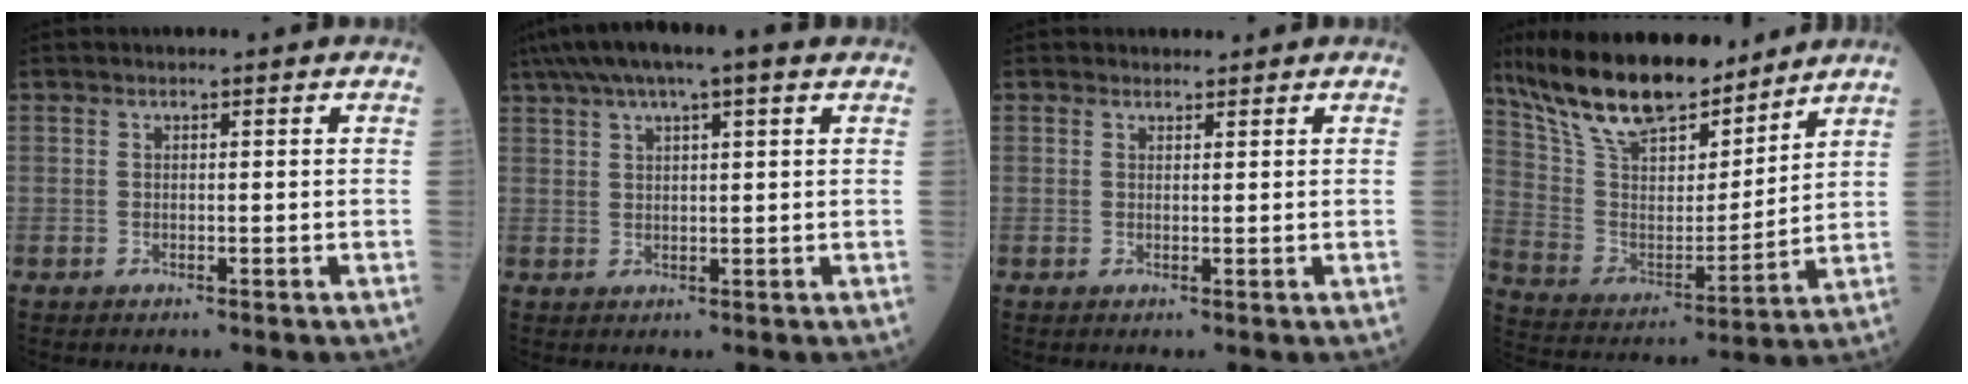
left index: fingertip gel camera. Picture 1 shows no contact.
{"total": 10.8, "force": [7.4, 1.6, 7.7], "torque": [-0.133, 0.051, 0.119]}
{"total": 0.9, "force": [0.8, 0.4, -0.1], "torque": [0.001, -0.002, 0.009]}
{"total": 19.3, "force": [15.8, 5.7, 9.6], "torque": [-0.179, 0.009, 0.288]}